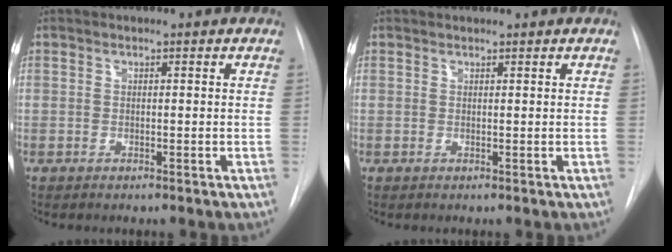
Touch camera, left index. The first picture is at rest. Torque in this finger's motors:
{"motor_torque": [-0.14, 0.17, -0.22, 0.01]}